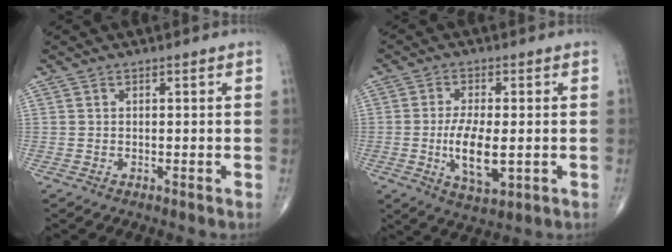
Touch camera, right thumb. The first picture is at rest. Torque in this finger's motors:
{"motor_torque": [1.99, 1.55, 1.04, -1.01, 0.41]}